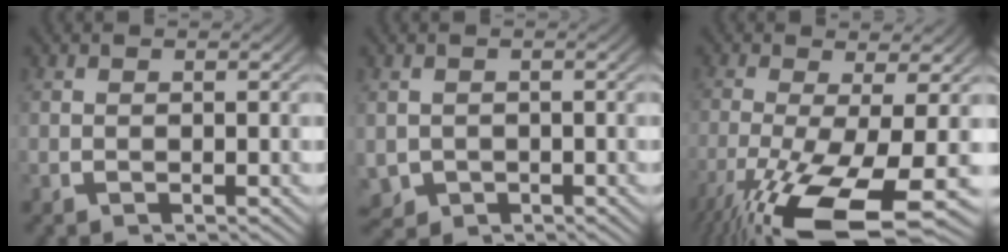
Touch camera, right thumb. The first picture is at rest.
{"total": 3.2, "force": [-0.8, 2.9, 1.1], "torque": [-0.038, -0.027, 0.002]}
{"total": 11.0, "force": [-3.8, 4.9, 9.1], "torque": [-0.185, -0.043, -0.032]}